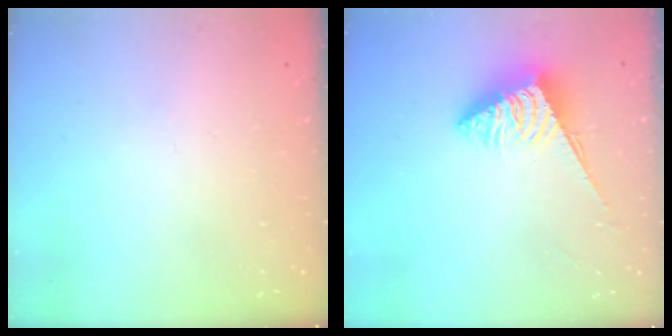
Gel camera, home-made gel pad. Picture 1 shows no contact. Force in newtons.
{"total": 4.0, "press": 3.9, "slide": 0.5}